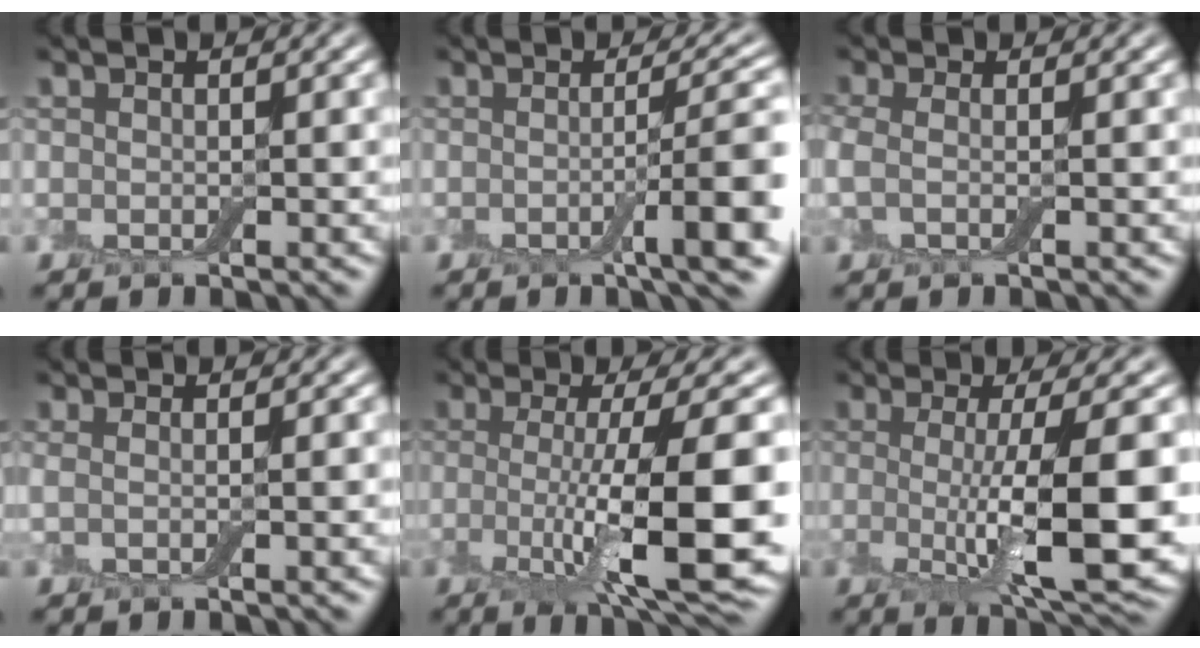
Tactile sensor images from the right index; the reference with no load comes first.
{"total": 5.9, "force": [-1.2, 1.1, 5.7], "torque": [-0.076, 0.002, -0.022]}
{"total": 1.8, "force": [0.0, 0.7, 1.7], "torque": [-0.040, 0.001, -0.008]}
{"total": 1.9, "force": [0.1, 0.5, 1.8], "torque": [-0.029, 0.002, -0.005]}
{"total": 10.9, "force": [-1.6, 2.5, 10.5], "torque": [-0.158, -0.017, -0.027]}
{"total": 9.5, "force": [-0.8, 2.2, 9.2], "torque": [-0.135, -0.016, -0.010]}